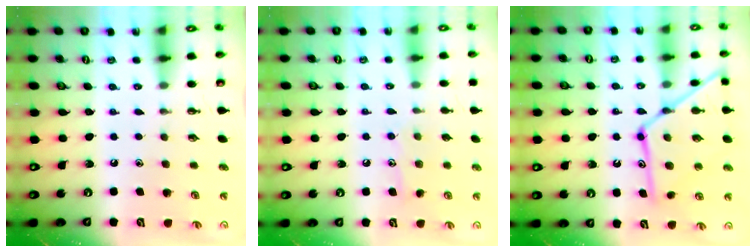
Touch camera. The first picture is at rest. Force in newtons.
{"total": 7.0, "press": 7.0, "slide": 0.4}
{"total": 15.9, "press": 15.9, "slide": 1.1}